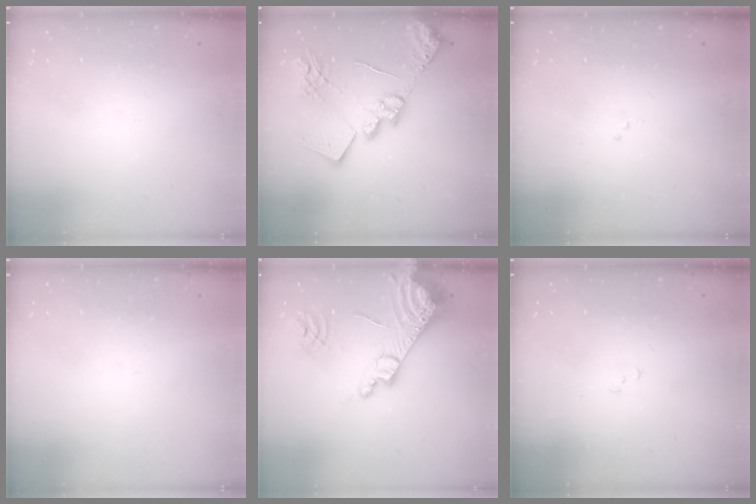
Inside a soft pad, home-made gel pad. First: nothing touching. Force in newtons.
{"total": 18.8, "press": 18.7, "slide": 1.7}
{"total": 6.1, "press": 6.1, "slide": 0.7}
{"total": 0.0}
{"total": 17.3, "press": 17.2, "slide": 1.7}
{"total": 6.7, "press": 6.6, "slide": 0.8}